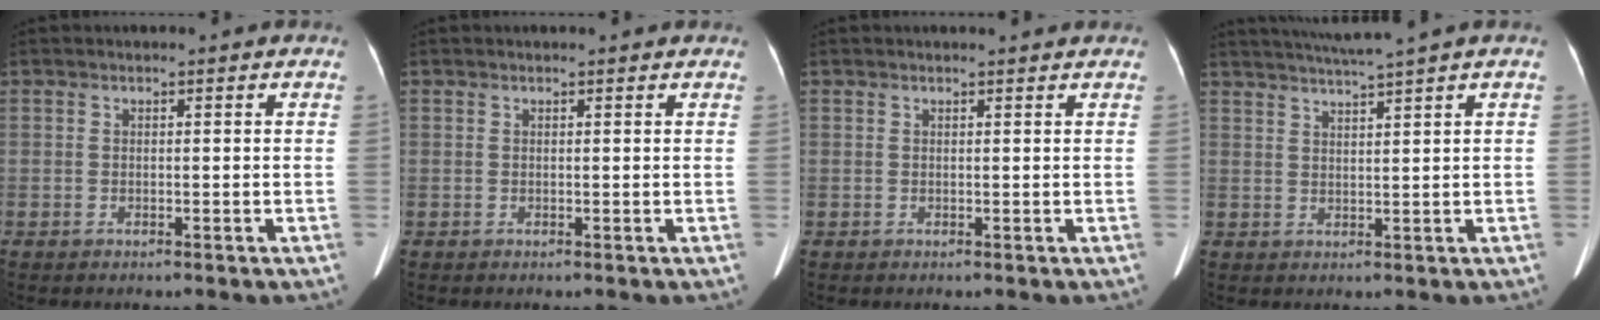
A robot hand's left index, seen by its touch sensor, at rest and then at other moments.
{"total": 1.6, "force": [1.5, 0.3, 0.4], "torque": [-0.013, 0.009, 0.012]}
{"total": 1.4, "force": [1.4, 0.1, 0.2], "torque": [-0.010, 0.003, 0.016]}
{"total": 3.7, "force": [3.1, -1.6, 1.3], "torque": [-0.025, -0.001, 0.061]}